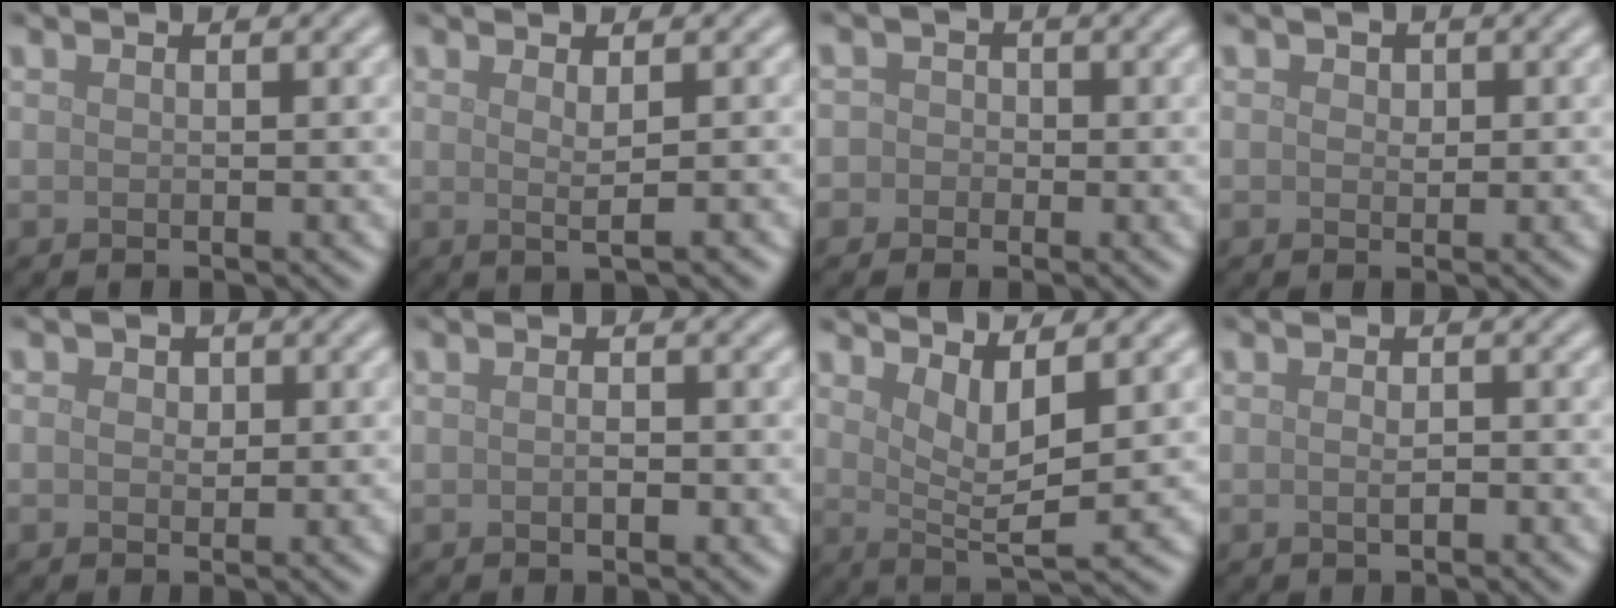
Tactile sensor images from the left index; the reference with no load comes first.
{"total": 1.8, "force": [0.2, 0.4, 1.8], "torque": [-0.028, -0.002, 0.001]}
{"total": 3.4, "force": [0.0, 3.2, 1.0], "torque": [0.017, 0.025, -0.035]}
{"total": 1.1, "force": [0.2, 0.8, 0.6], "torque": [-0.007, 0.000, 0.001]}
{"total": 1.8, "force": [0.3, 1.4, 1.1], "torque": [-0.012, 0.007, -0.005]}
{"total": 1.2, "force": [-0.2, 0.6, 1.0], "torque": [-0.018, 0.000, -0.002]}
{"total": 4.1, "force": [1.5, 1.0, 3.7], "torque": [-0.067, -0.011, 0.030]}
{"total": 1.4, "force": [-0.3, 0.7, 1.2], "torque": [-0.024, 0.000, -0.006]}